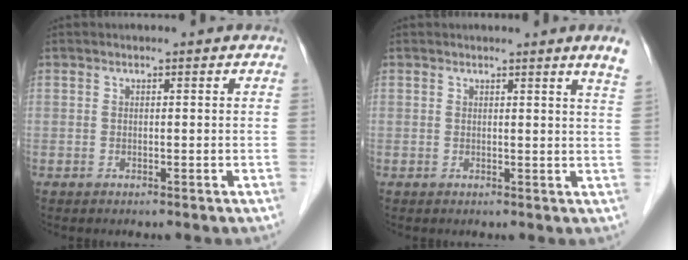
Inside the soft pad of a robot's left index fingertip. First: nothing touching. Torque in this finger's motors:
{"motor_torque": [0.44, -0.12, 0.11, 0.04]}